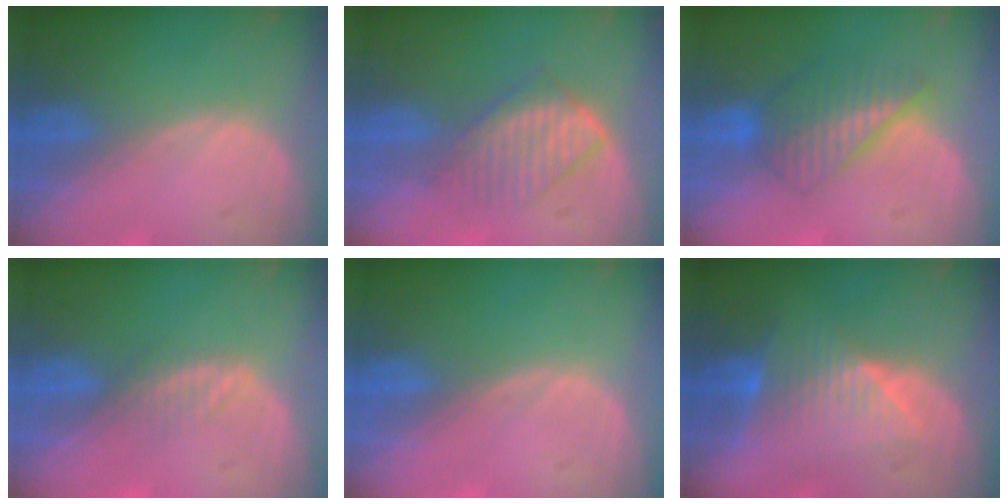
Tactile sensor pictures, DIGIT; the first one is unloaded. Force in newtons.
{"total": 5.9, "press": 5.6, "slide": 1.7}
{"total": 6.6, "press": 6.0, "slide": 2.6}
{"total": 2.0, "press": 2.0, "slide": 0.2}
{"total": 0.0}
{"total": 8.3, "press": 7.1, "slide": 4.2}